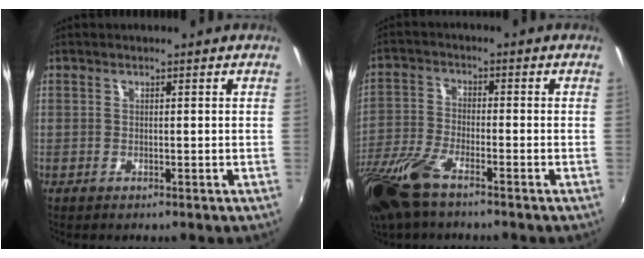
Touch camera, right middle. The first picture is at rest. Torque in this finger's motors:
{"motor_torque": [0.39, -0.38, 0.42, 0.16]}